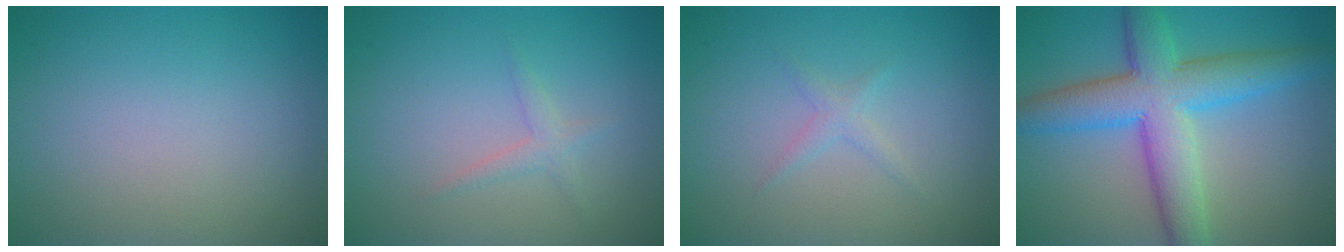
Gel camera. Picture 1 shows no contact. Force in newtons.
{"total": 1.3, "press": 1.3, "slide": 0.1}
{"total": 1.1, "press": 1.1, "slide": 0.1}
{"total": 8.3, "press": 8.3, "slide": 0.1}